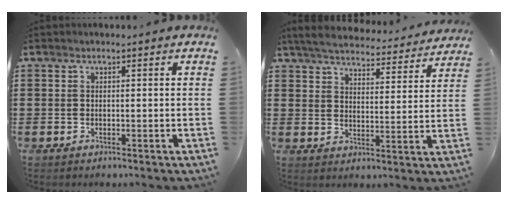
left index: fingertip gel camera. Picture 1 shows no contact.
{"total": 5.2, "force": [5.1, 0.1, 1.0], "torque": [-0.045, -0.033, 0.086]}